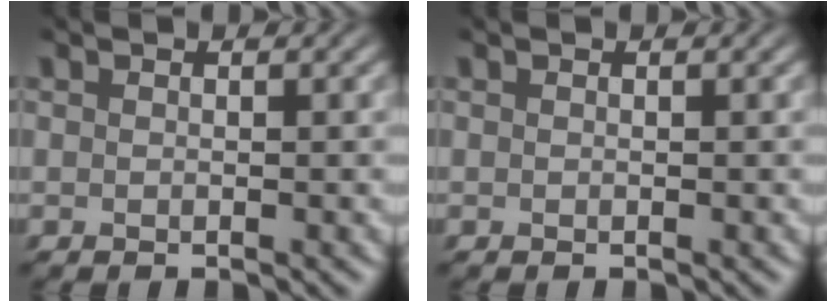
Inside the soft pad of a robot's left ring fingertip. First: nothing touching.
{"total": 0.0}